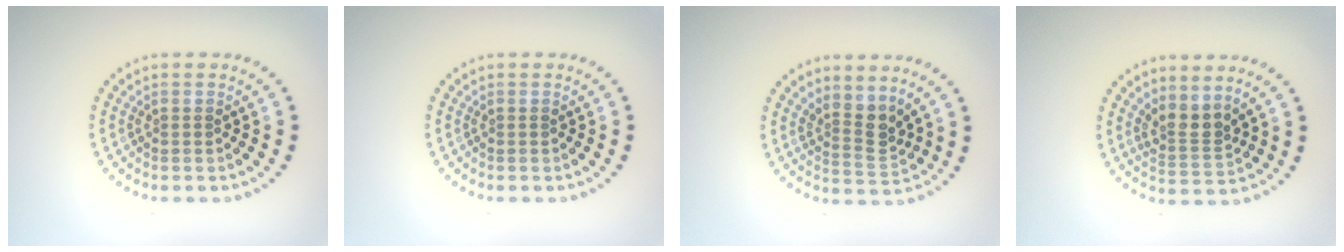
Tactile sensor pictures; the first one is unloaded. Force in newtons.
{"total": 0.0}
{"total": 2.8, "press": 2.1, "slide": 1.9}
{"total": 2.5, "press": 1.9, "slide": 1.7}